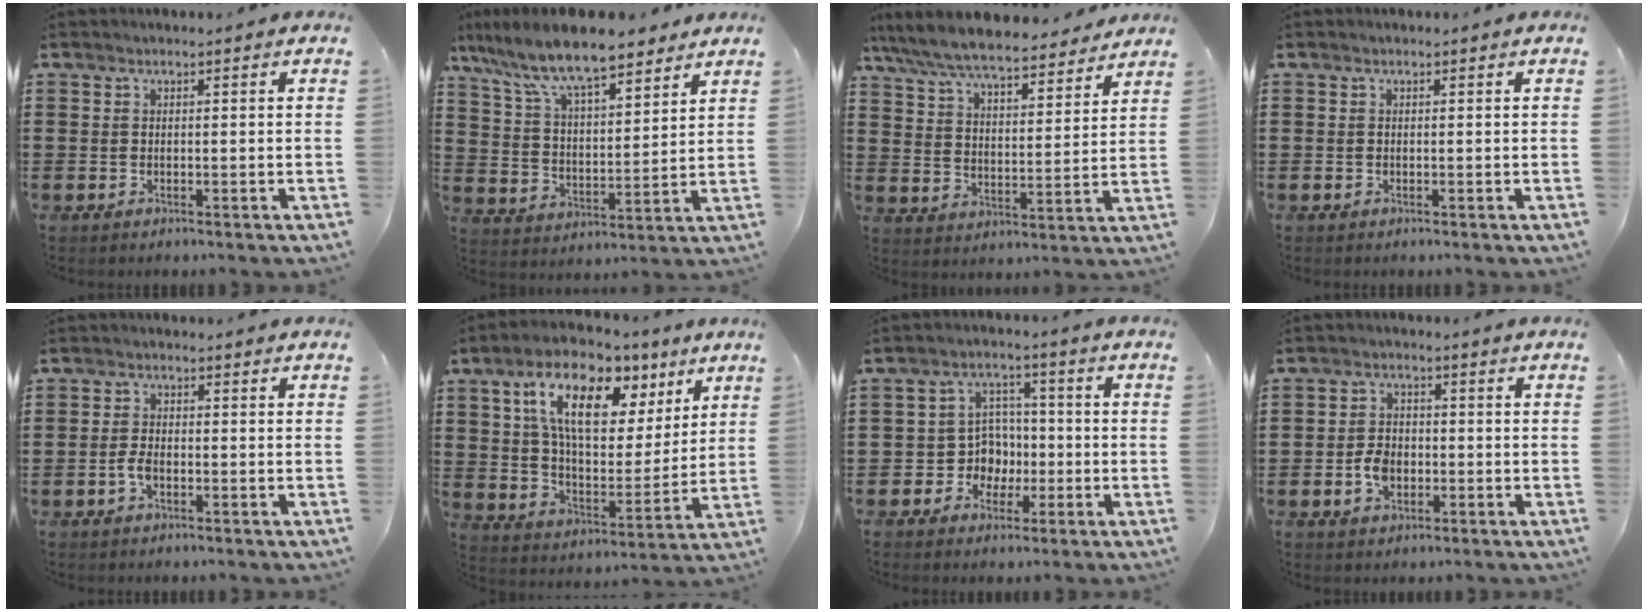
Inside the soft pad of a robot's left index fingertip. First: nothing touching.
{"total": 10.5, "force": [8.8, 2.2, 5.4], "torque": [-0.137, -0.033, 0.154]}
{"total": 7.9, "force": [7.3, 0.8, 2.8], "torque": [-0.085, -0.043, 0.128]}
{"total": 0.0}
{"total": 2.5, "force": [-0.9, 1.2, 2.1], "torque": [-0.054, -0.003, -0.020]}
{"total": 14.0, "force": [7.8, 6.4, 9.6], "torque": [-0.191, -0.013, 0.135]}
{"total": 5.8, "force": [-1.1, 5.4, 1.8], "torque": [-0.051, 0.012, -0.019]}
{"total": 3.9, "force": [-1.1, 2.7, 2.6], "torque": [-0.064, -0.001, -0.025]}